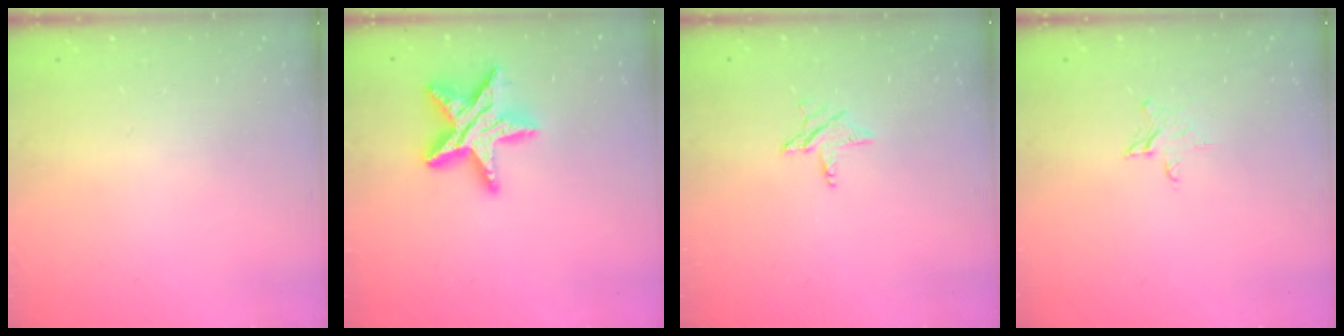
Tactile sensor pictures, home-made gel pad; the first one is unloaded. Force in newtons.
{"total": 15.6, "press": 15.6, "slide": 0.9}
{"total": 4.4, "press": 4.4, "slide": 0.4}
{"total": 2.9, "press": 2.9, "slide": 0.3}